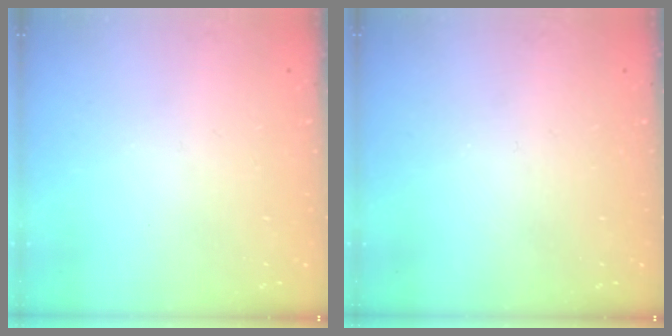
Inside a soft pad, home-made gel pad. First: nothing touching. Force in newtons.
{"total": 0.0}